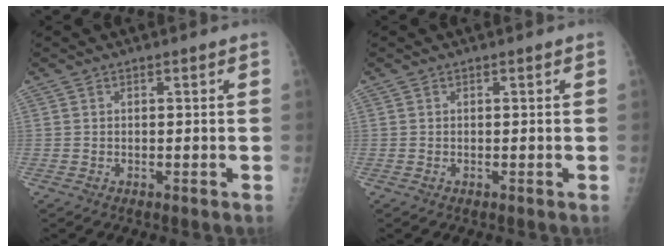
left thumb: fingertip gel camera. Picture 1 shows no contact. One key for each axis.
{"total": 0.5, "fx": 0.0, "fy": 0.2, "fz": 0.5, "tx": -0.009, "ty": -0.001, "tz": -0.001}